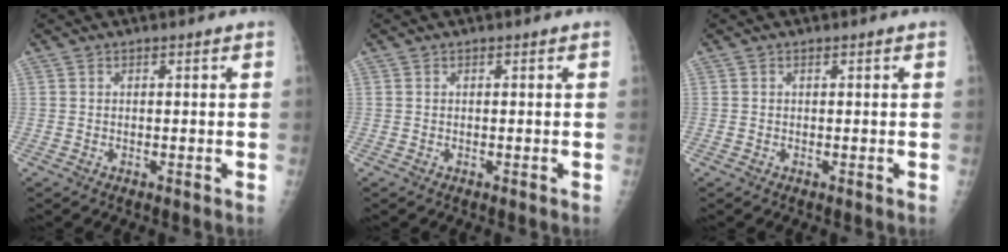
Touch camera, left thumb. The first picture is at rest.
{"total": 0.0}
{"total": 0.0}